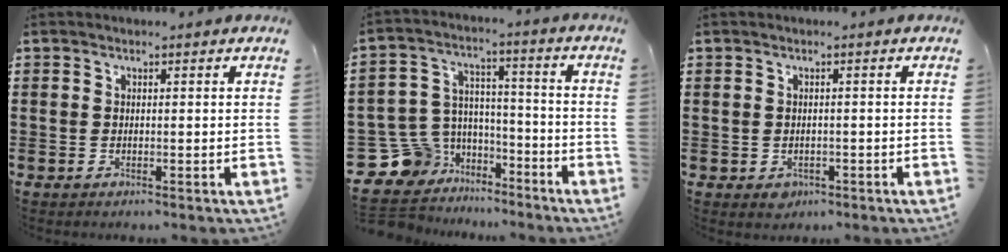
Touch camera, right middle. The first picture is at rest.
{"total": 9.2, "force": [-6.5, 6.3, 1.4], "torque": [-0.083, -0.005, -0.130]}
{"total": 1.1, "force": [-0.4, 0.9, 0.4], "torque": [-0.011, 0.003, -0.010]}